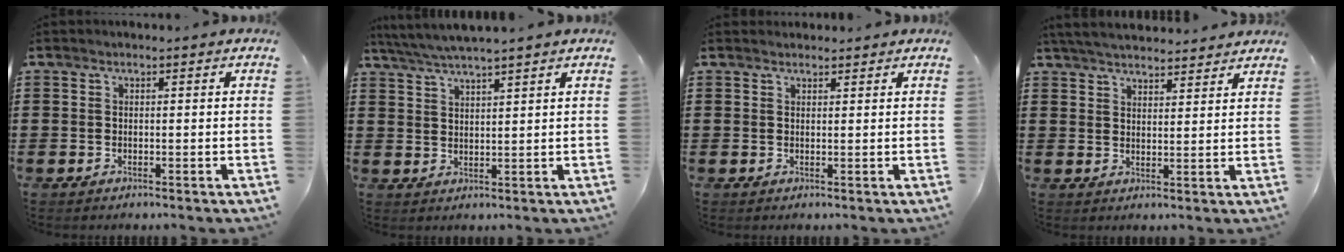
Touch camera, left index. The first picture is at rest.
{"total": 3.6, "force": [3.3, -0.4, 1.4], "torque": [-0.036, -0.010, 0.059]}
{"total": 1.1, "force": [1.1, 0.3, 0.1], "torque": [-0.003, 0.001, 0.022]}
{"total": 4.3, "force": [4.2, 0.3, 0.9], "torque": [-0.030, -0.014, 0.078]}